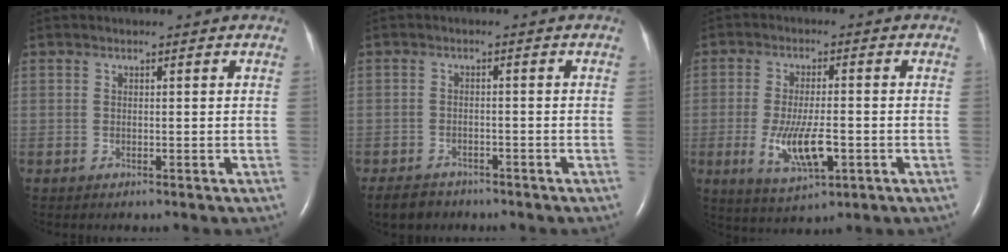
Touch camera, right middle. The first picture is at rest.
{"total": 4.5, "force": [-3.7, 2.3, 0.9], "torque": [-0.018, -0.002, -0.059]}
{"total": 8.2, "force": [-2.2, 2.3, 7.5], "torque": [-0.150, -0.015, -0.033]}